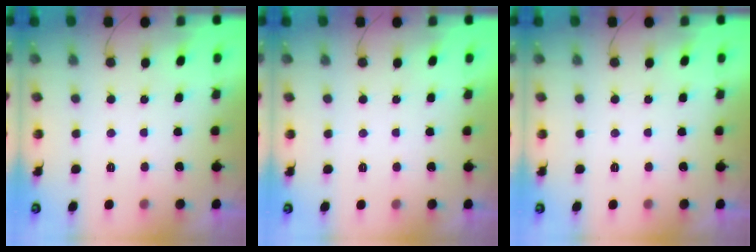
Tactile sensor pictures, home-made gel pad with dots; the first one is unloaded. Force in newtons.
{"total": 1.9, "press": 1.9, "slide": 0.1}
{"total": 0.0}